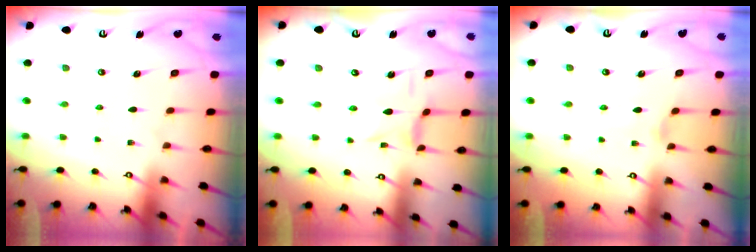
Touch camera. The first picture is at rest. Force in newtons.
{"total": 1.0, "press": 0.9, "slide": 0.4}
{"total": 0.8, "press": 0.7, "slide": 0.3}